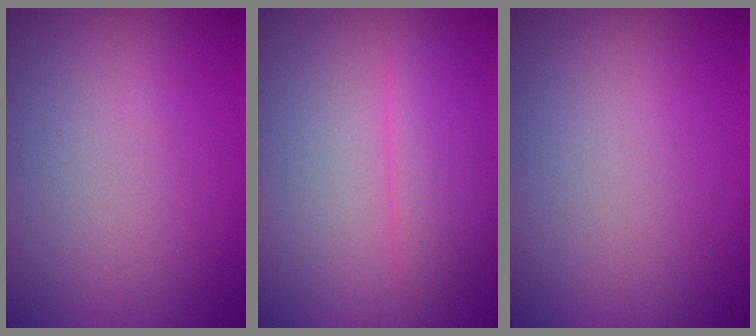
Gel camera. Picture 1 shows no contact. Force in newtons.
{"total": 2.9, "press": 2.9, "slide": 0.2}
{"total": 0.0}